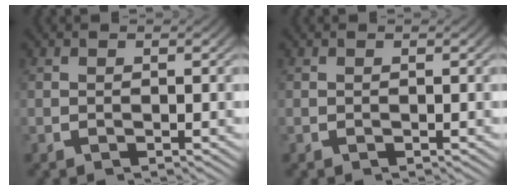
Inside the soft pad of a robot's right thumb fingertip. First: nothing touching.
{"total": 0.0}